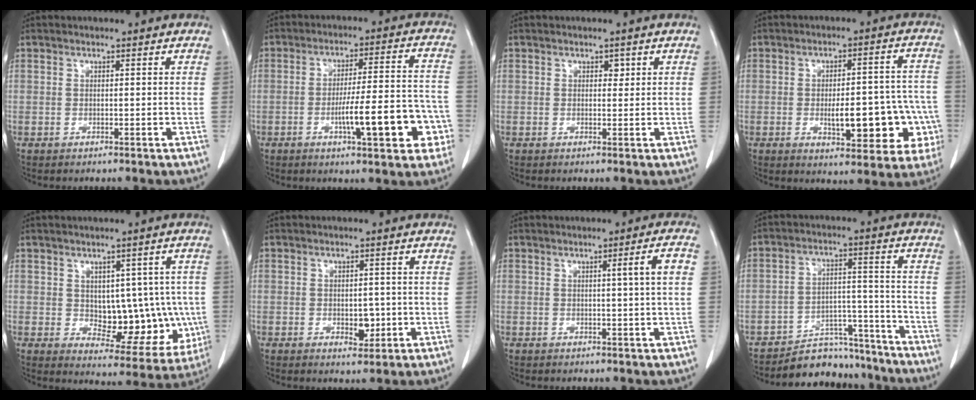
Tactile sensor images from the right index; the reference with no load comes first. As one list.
[{"total": 13.3, "force": [-4.6, 2.5, 12.2], "torque": [-0.173, 0.024, -0.062]}, {"total": 1.0, "force": [0.4, 0.7, 0.5], "torque": [-0.003, 0.000, 0.004]}, {"total": 14.8, "force": [-4.0, 5.2, 13.3], "torque": [-0.116, 0.037, -0.036]}, {"total": 12.2, "force": [-0.3, 6.9, 10.0], "torque": [-0.111, 0.013, 0.021]}, {"total": 3.1, "force": [-0.6, 1.8, 2.4], "torque": [-0.032, -0.001, -0.002]}, {"total": 3.6, "force": [0.6, -0.8, 3.4], "torque": [-0.049, 0.001, 0.008]}, {"total": 10.9, "force": [-10.2, 4.0, 0.3], "torque": [0.022, 0.053, -0.152]}]